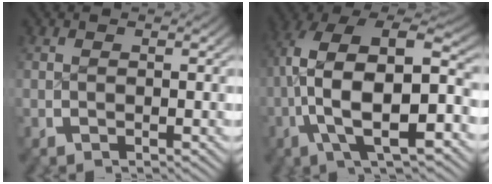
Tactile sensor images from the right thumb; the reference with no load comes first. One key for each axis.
{"total": 14.2, "fx": -0.7, "fy": 8.4, "fz": 11.4, "tx": -0.230, "ty": -0.051, "tz": 0.004}